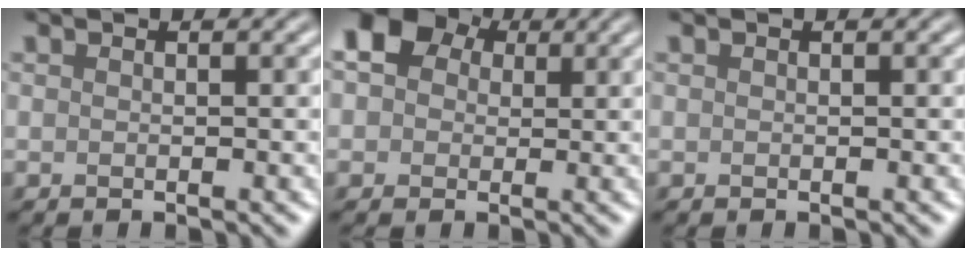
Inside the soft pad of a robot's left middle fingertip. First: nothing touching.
{"total": 8.6, "force": [3.0, 6.8, 4.3], "torque": [-0.058, 0.035, 0.004]}
{"total": 0.0}